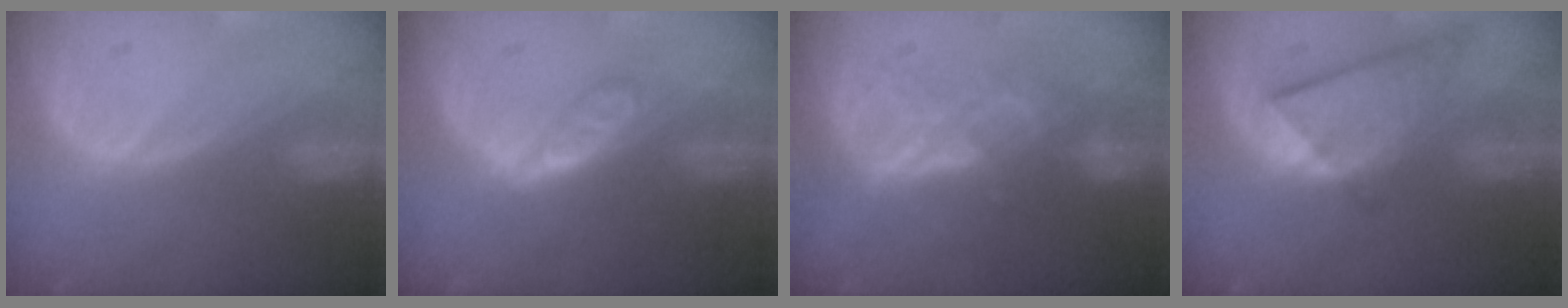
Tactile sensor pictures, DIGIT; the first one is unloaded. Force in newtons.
{"total": 4.8, "press": 4.2, "slide": 2.3}
{"total": 6.5, "press": 6.2, "slide": 1.9}
{"total": 9.0, "press": 7.8, "slide": 4.4}